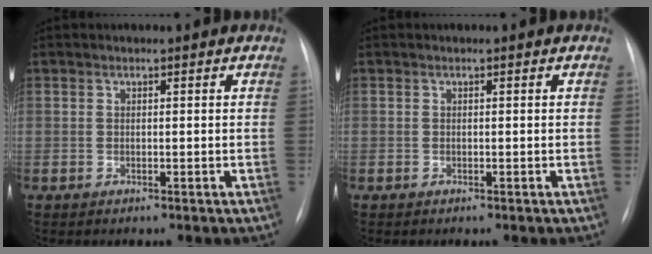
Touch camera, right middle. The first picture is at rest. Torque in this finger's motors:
{"motor_torque": [1.11, -1.05, 0.17, -0.03]}